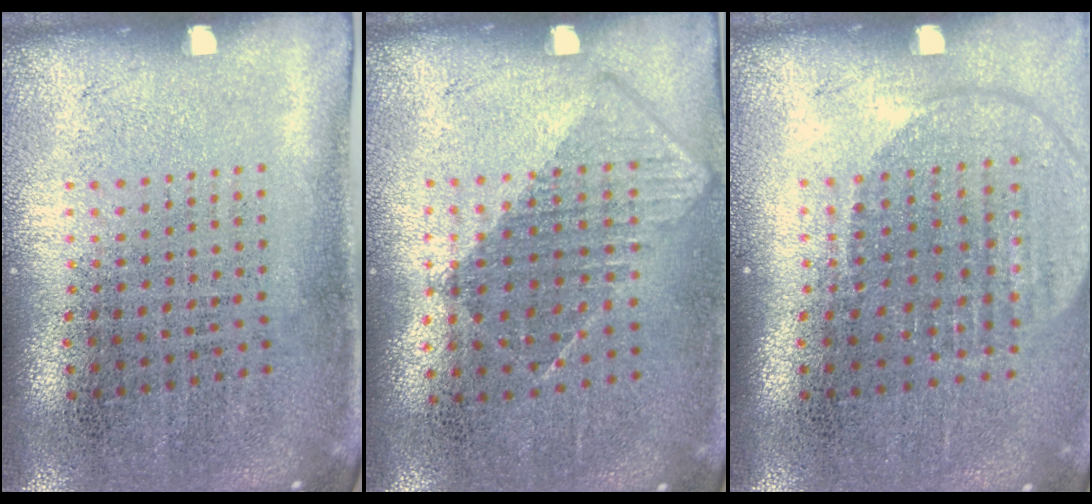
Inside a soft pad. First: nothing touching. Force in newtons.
{"total": 0.8, "press": 0.7, "slide": 0.4}
{"total": 1.8, "press": 1.5, "slide": 0.9}